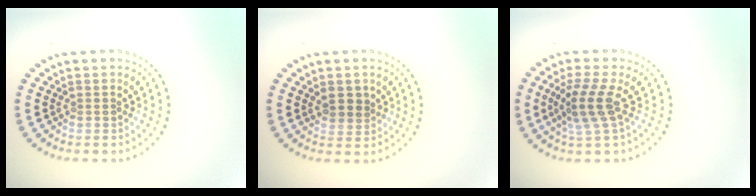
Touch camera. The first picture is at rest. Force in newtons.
{"total": 2.0, "press": 1.9, "slide": 0.7}
{"total": 3.5, "press": 2.9, "slide": 2.0}